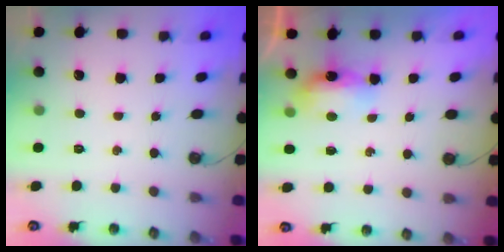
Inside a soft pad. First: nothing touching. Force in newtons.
{"total": 10.9, "press": 6.9, "slide": 8.4}